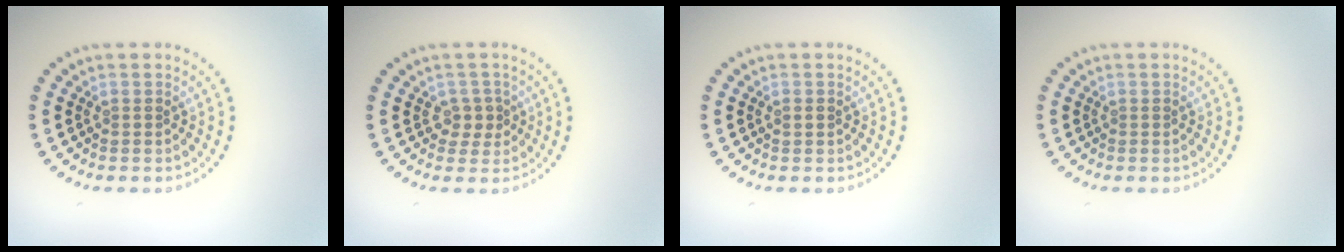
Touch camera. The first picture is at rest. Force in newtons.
{"total": 1.8, "press": 1.7, "slide": 0.7}
{"total": 0.9, "press": 0.9, "slide": 0.1}
{"total": 0.0}